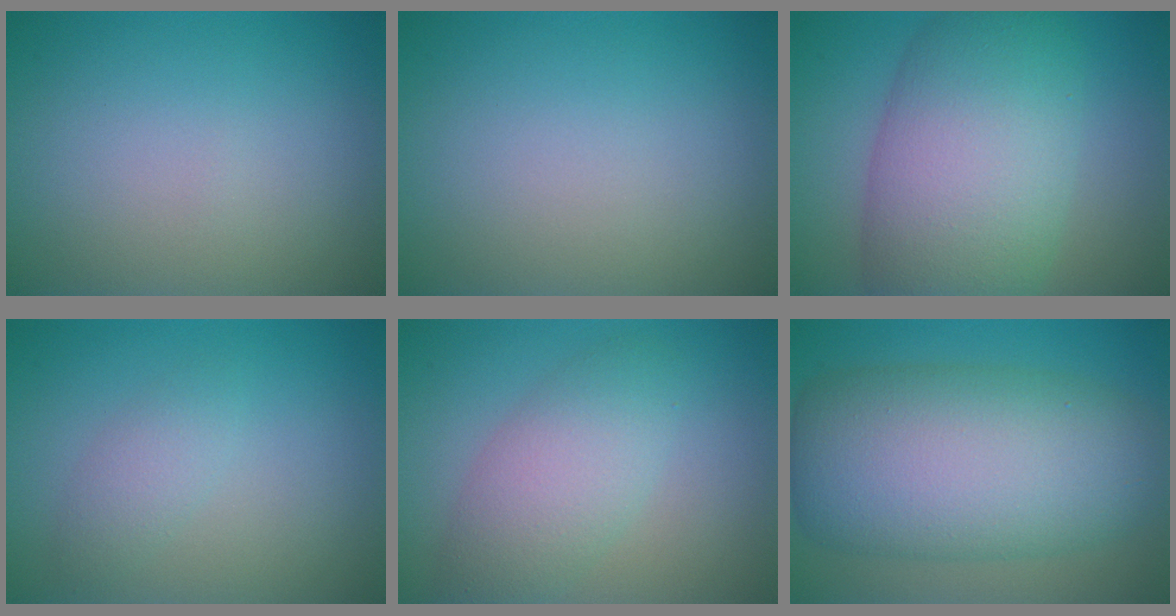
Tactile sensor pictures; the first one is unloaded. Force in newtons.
{"total": 0.0}
{"total": 11.0, "press": 11.0, "slide": 0.4}
{"total": 1.7, "press": 1.7, "slide": 0.0}
{"total": 4.6, "press": 4.6, "slide": 0.3}
{"total": 12.3, "press": 12.3, "slide": 0.1}